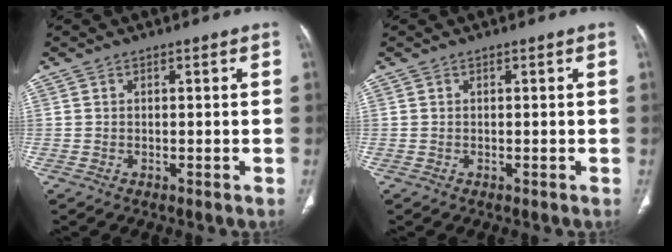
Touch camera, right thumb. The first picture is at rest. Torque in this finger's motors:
{"motor_torque": [0.03, 0.02, 0.30, -0.22, 0.00]}